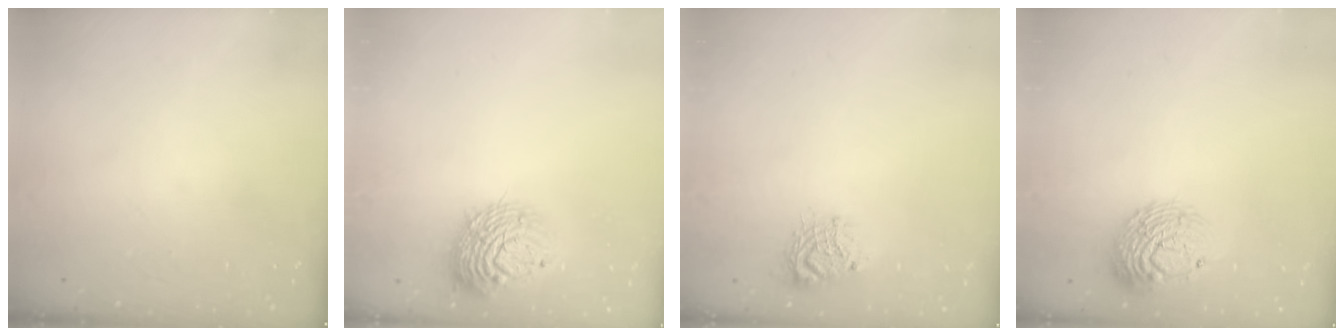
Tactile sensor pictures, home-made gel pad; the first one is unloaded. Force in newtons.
{"total": 12.2, "press": 12.1, "slide": 1.0}
{"total": 9.6, "press": 9.6, "slide": 0.6}
{"total": 12.1, "press": 12.1, "slide": 0.9}